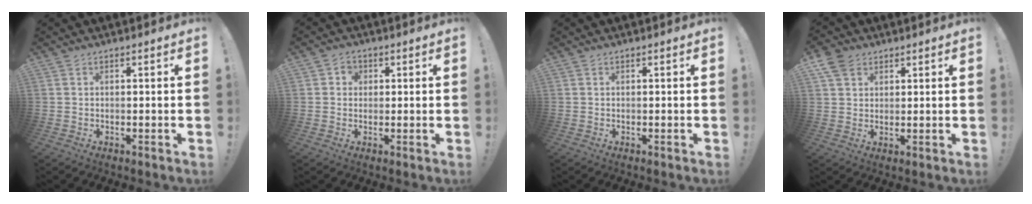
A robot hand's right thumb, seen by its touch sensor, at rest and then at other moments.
{"total": 3.0, "force": [0.4, 2.8, 0.8], "torque": [-0.005, 0.002, 0.005]}
{"total": 0.0}
{"total": 6.1, "force": [3.5, 4.6, 2.0], "torque": [-0.036, -0.011, 0.070]}